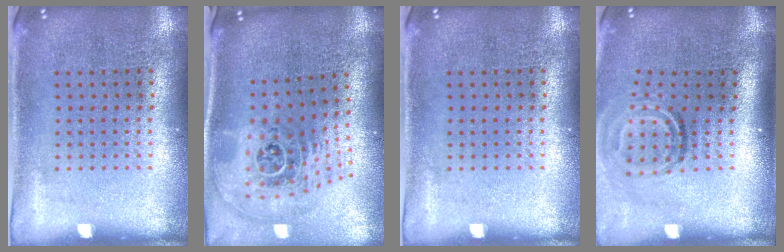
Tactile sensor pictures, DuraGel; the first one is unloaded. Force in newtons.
{"total": 2.8, "press": 1.8, "slide": 2.1}
{"total": 0.0}
{"total": 1.9, "press": 1.2, "slide": 1.5}